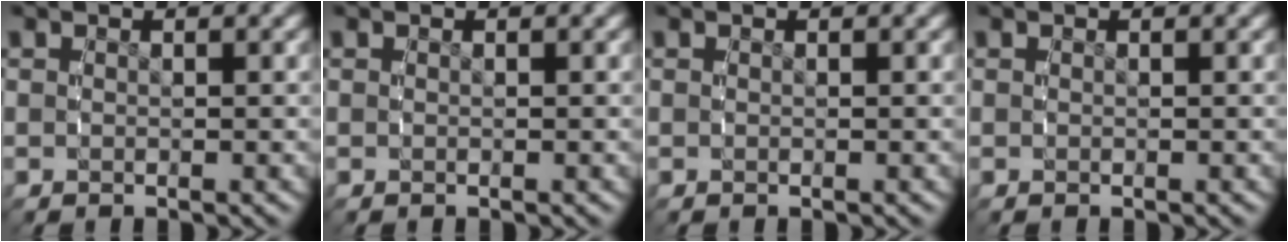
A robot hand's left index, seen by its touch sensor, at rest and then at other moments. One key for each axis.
{"total": 0.0}
{"total": 0.0}
{"total": 0.0}